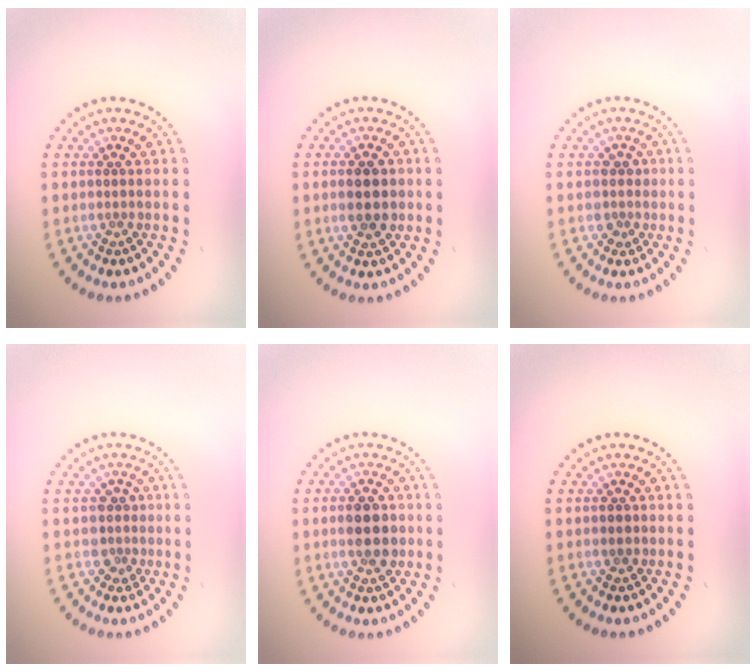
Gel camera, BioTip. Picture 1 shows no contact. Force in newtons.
{"total": 3.5, "press": 3.5, "slide": 0.2}
{"total": 1.5, "press": 1.3, "slide": 0.8}
{"total": 1.9, "press": 1.6, "slide": 1.1}
{"total": 3.8, "press": 3.8, "slide": 0.1}
{"total": 0.9, "press": 0.8, "slide": 0.3}